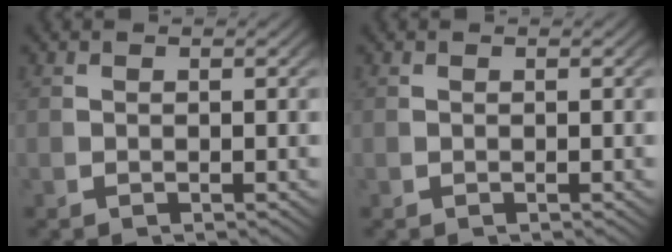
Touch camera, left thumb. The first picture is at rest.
{"total": 0.0}